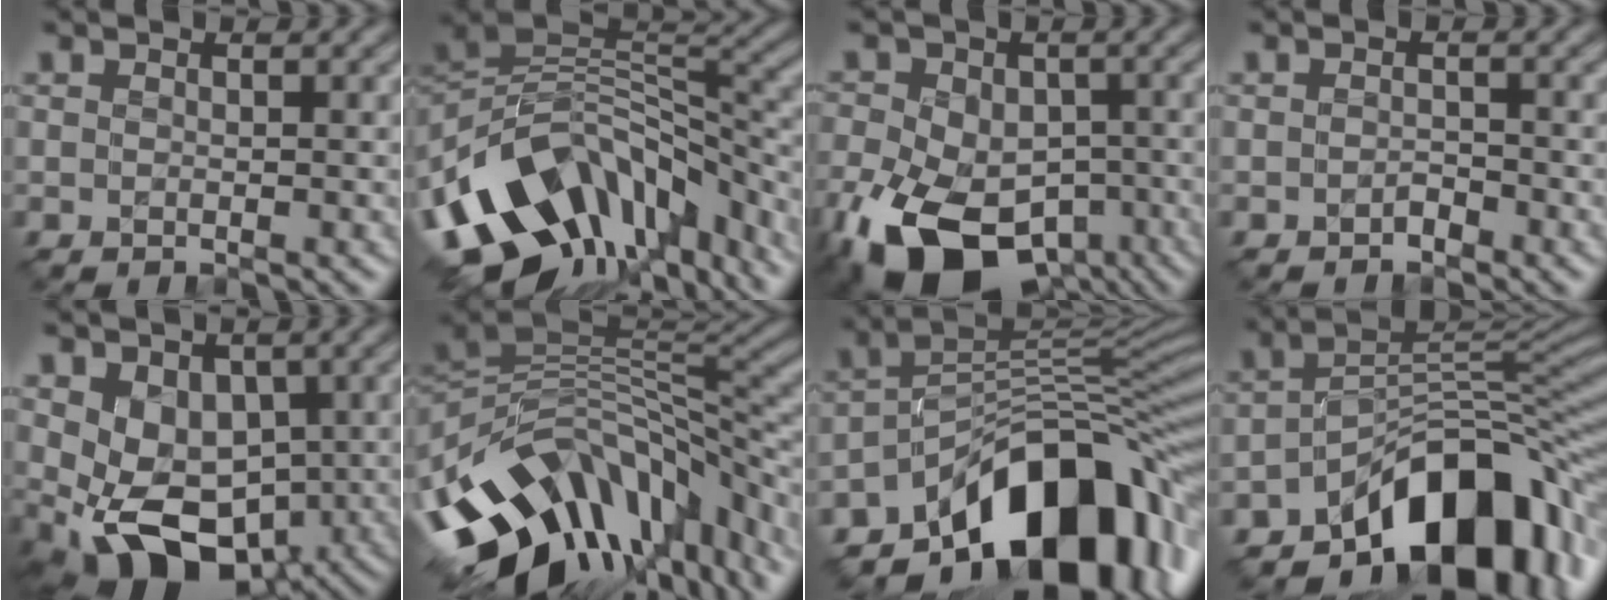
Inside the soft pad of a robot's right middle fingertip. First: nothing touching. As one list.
[{"total": 14.6, "force": [-7.2, 8.5, 9.4], "torque": [-0.189, 0.010, -0.115]}, {"total": 15.0, "force": [-7.3, 9.7, 8.9], "torque": [-0.171, -0.042, -0.115]}, {"total": 0.8, "force": [-0.6, 0.3, 0.4], "torque": [-0.007, 0.005, -0.011]}, {"total": 7.6, "force": [-0.5, 5.6, 5.2], "torque": [-0.089, -0.021, 0.004]}, {"total": 15.7, "force": [-5.7, 8.9, 11.6], "torque": [-0.197, -0.010, -0.089]}, {"total": 13.1, "force": [-7.1, 6.6, 8.8], "torque": [-0.117, 0.010, -0.120]}, {"total": 12.0, "force": [-7.0, 5.5, 8.0], "torque": [-0.096, 0.004, -0.122]}]